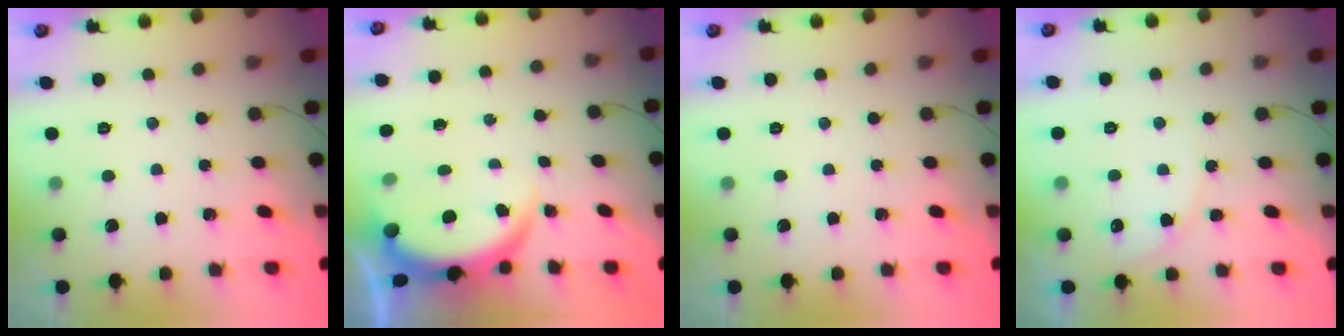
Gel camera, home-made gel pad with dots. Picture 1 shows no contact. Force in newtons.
{"total": 3.7, "press": 3.7, "slide": 0.2}
{"total": 0.0}
{"total": 5.4, "press": 5.4, "slide": 0.6}